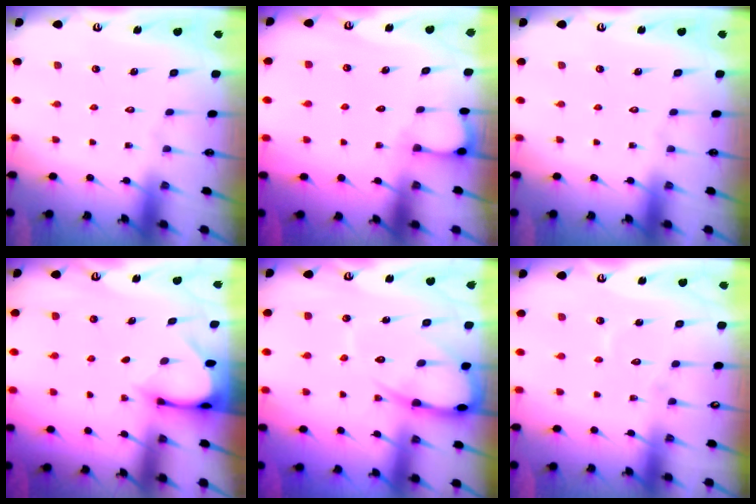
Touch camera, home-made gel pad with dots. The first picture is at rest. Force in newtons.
{"total": 2.7, "press": 2.7, "slide": 0.3}
{"total": 0.0}
{"total": 3.3, "press": 3.3, "slide": 0.3}
{"total": 10.2, "press": 10.2, "slide": 1.1}
{"total": 4.7, "press": 4.7, "slide": 0.4}